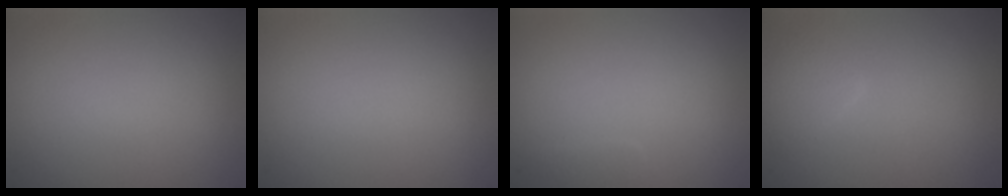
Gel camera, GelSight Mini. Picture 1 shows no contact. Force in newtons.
{"total": 0.0}
{"total": 0.6, "press": 0.6, "slide": 0.0}
{"total": 1.6, "press": 1.6, "slide": 0.1}